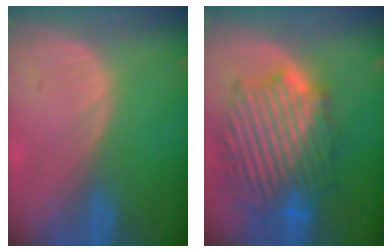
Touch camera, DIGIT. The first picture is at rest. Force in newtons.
{"total": 13.2, "press": 13.2, "slide": 1.0}